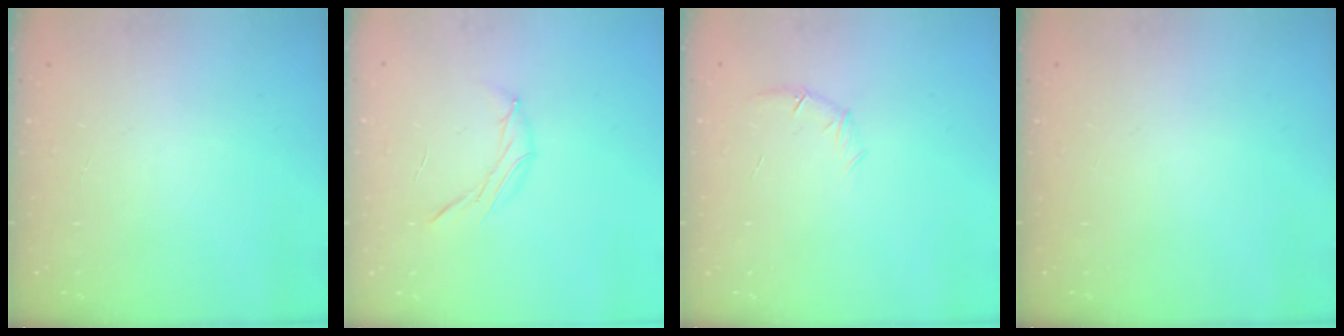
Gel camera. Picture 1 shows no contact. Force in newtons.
{"total": 7.0, "press": 6.9, "slide": 1.4}
{"total": 6.3, "press": 6.1, "slide": 1.5}
{"total": 0.0}